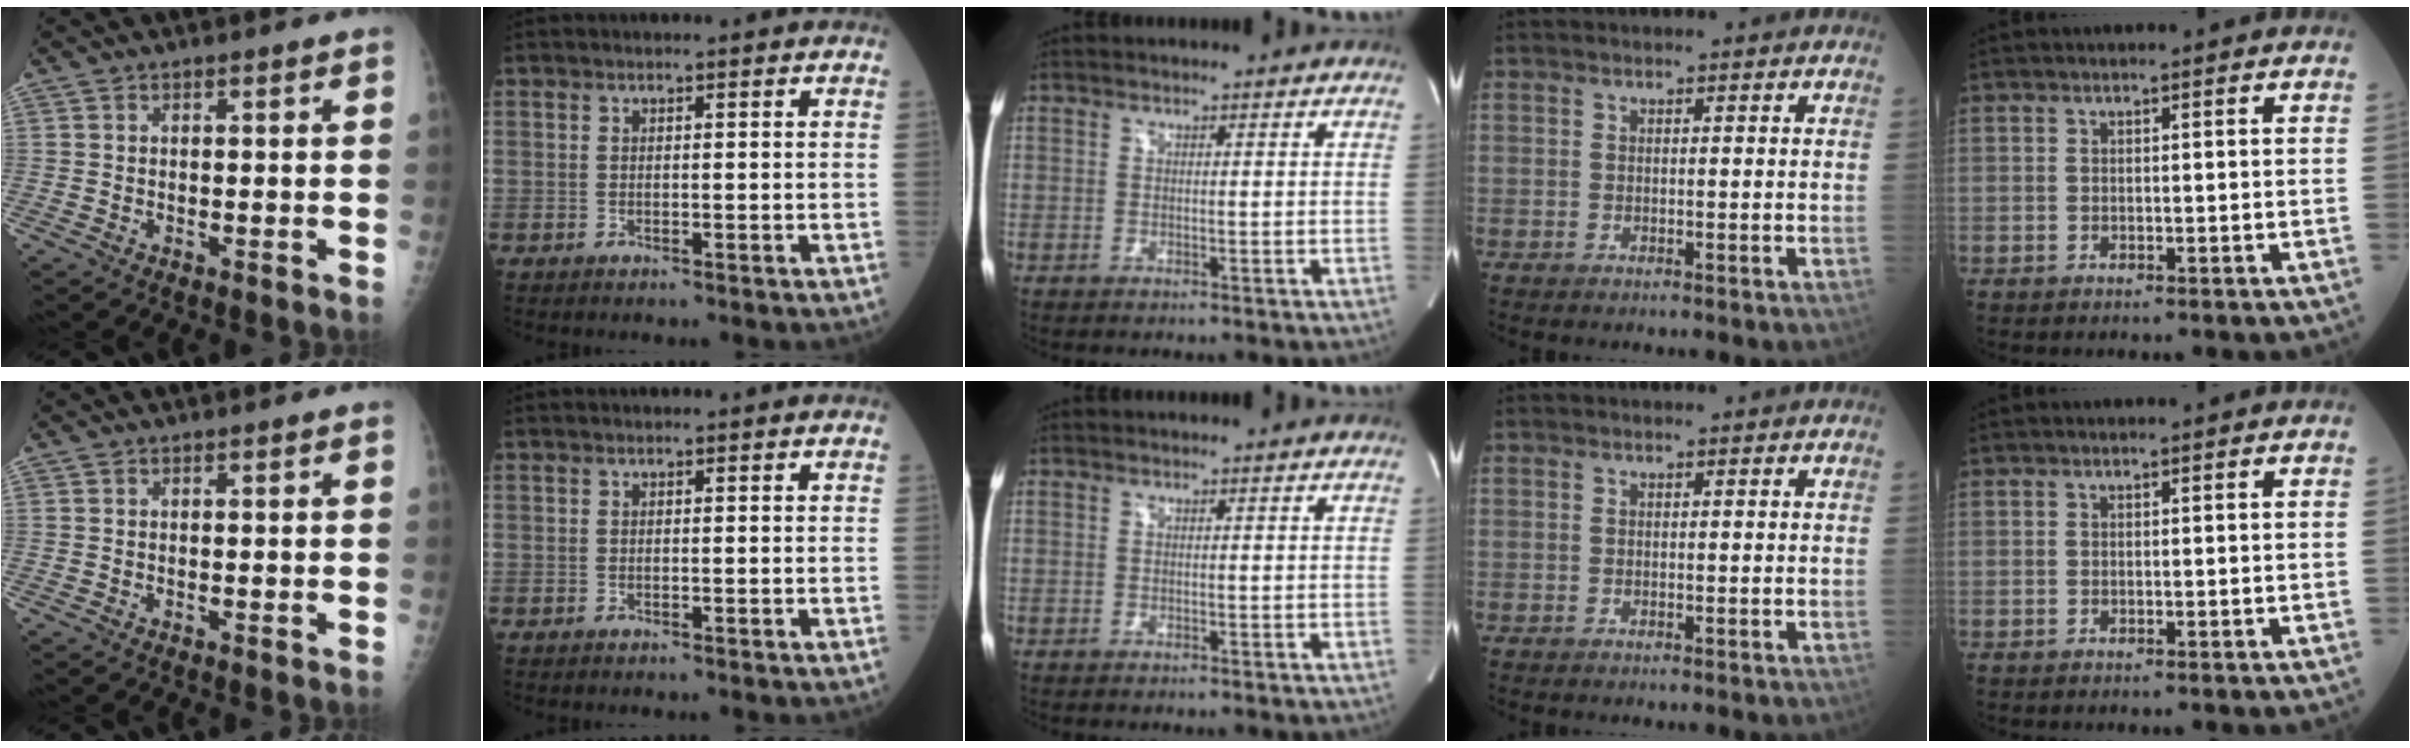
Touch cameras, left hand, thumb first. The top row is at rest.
{}